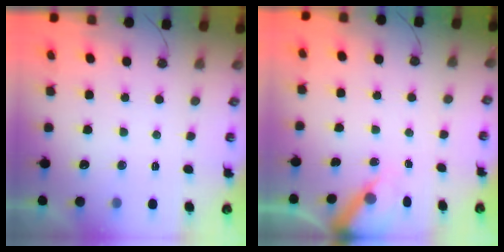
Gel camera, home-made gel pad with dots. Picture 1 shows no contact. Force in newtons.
{"total": 6.5, "press": 6.4, "slide": 0.6}